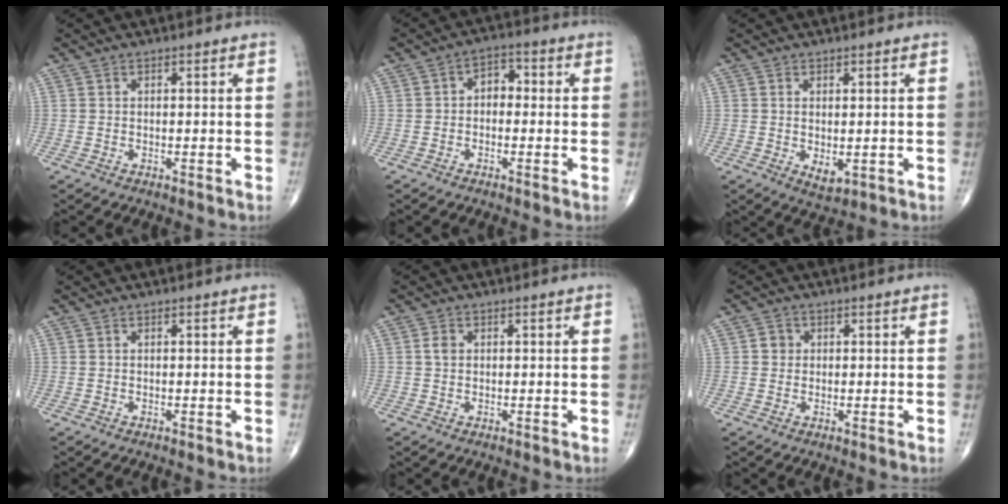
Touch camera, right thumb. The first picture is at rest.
{"total": 4.1, "force": [-0.3, 2.9, 2.8], "torque": [-0.022, 0.018, -0.018]}
{"total": 3.1, "force": [-0.3, 1.6, 2.6], "torque": [-0.034, -0.009, 0.004]}
{"total": 0.0}
{"total": 1.6, "force": [0.3, 1.2, 1.0], "torque": [-0.017, 0.002, 0.005]}
{"total": 1.8, "force": [0.2, 1.7, 0.6], "torque": [0.000, 0.002, 0.001]}